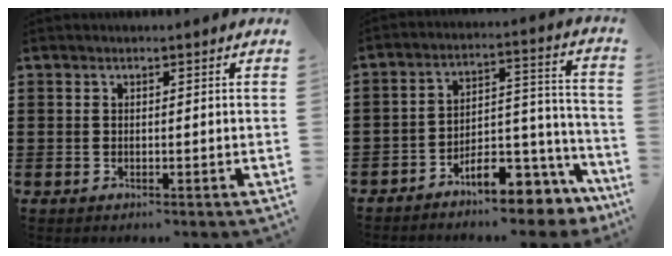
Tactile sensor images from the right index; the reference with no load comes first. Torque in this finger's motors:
{"motor_torque": [0.38, 0.75, -0.37, -0.02]}